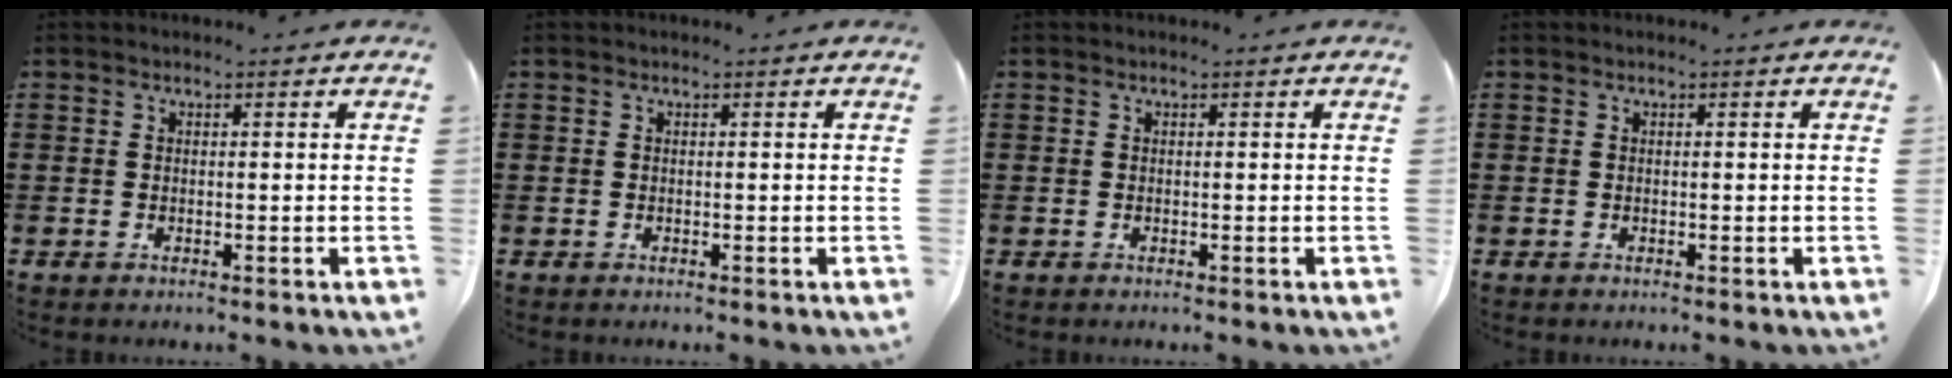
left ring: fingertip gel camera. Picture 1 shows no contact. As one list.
[{"total": 0.0}, {"total": 0.0}, {"total": 0.0}]